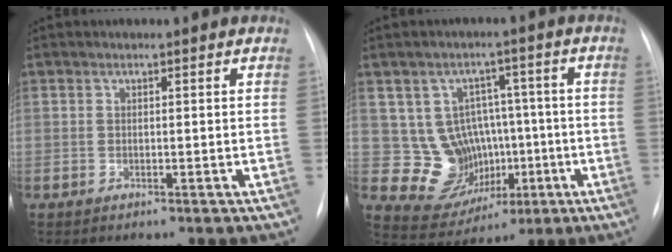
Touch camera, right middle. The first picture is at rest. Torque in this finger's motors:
{"motor_torque": [0.29, -0.25, -0.01, -0.02]}